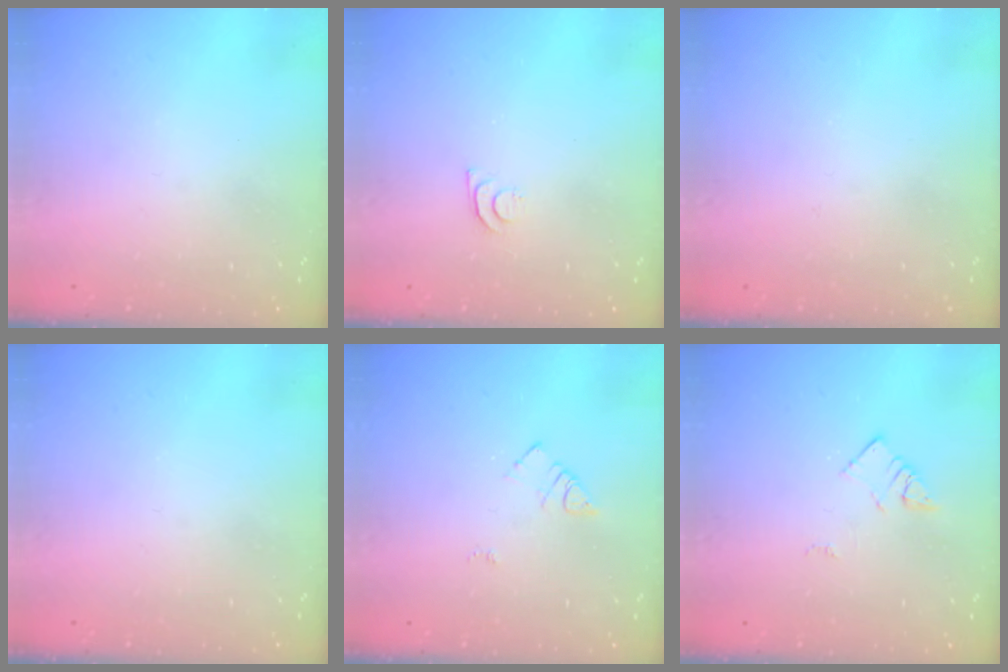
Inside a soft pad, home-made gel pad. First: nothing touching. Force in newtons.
{"total": 4.6, "press": 4.6, "slide": 0.6}
{"total": 2.6, "press": 2.5, "slide": 0.3}
{"total": 0.0}
{"total": 5.1, "press": 5.1, "slide": 0.6}
{"total": 2.9, "press": 2.9, "slide": 0.2}